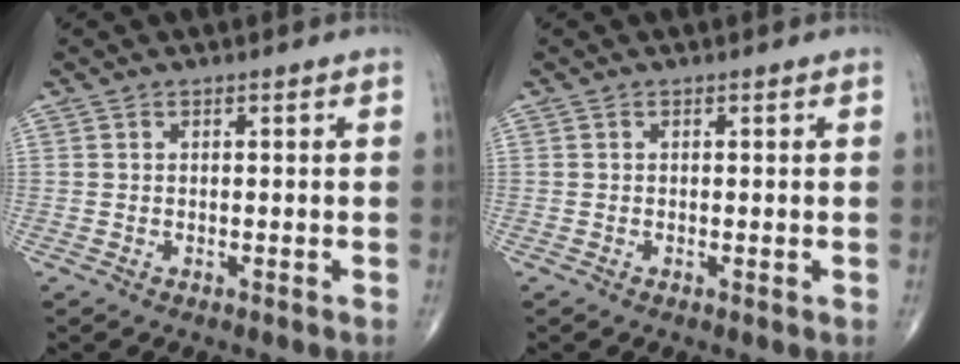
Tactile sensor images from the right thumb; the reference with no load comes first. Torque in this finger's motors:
{"motor_torque": [0.05, 0.07, -0.28, -0.29, 0.03]}